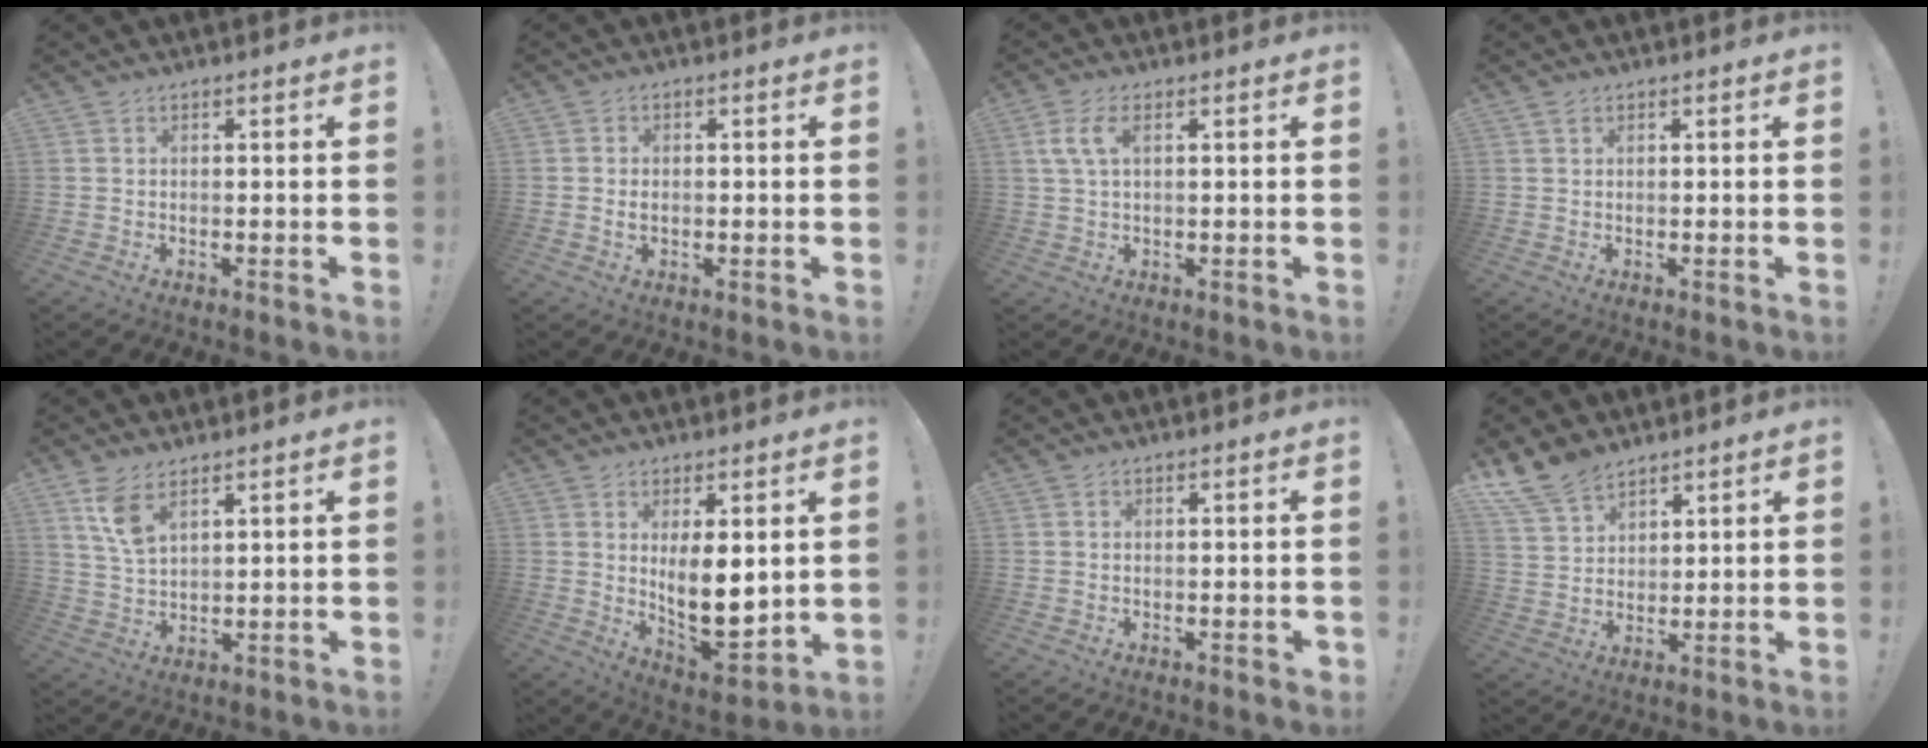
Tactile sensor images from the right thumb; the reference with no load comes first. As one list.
[{"total": 1.7, "force": [-0.2, 1.1, 1.2], "torque": [-0.015, 0.002, -0.005]}, {"total": 5.7, "force": [2.0, 2.3, 4.8], "torque": [-0.091, 0.001, 0.034]}, {"total": 1.0, "force": [0.7, 0.6, 0.4], "torque": [-0.003, -0.001, 0.012]}, {"total": 7.5, "force": [4.6, 3.3, 5.0], "torque": [-0.082, -0.021, 0.084]}, {"total": 11.1, "force": [2.3, 5.1, 9.6], "torque": [-0.154, -0.043, 0.043]}, {"total": 1.8, "force": [-1.1, 0.1, 1.4], "torque": [-0.019, 0.003, -0.018]}, {"total": 11.7, "force": [8.9, 6.4, 3.9], "torque": [-0.079, -0.049, 0.177]}]